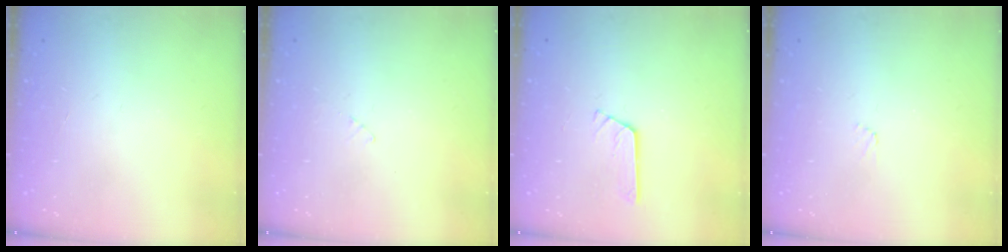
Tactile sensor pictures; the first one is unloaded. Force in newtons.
{"total": 2.3, "press": 2.3, "slide": 0.2}
{"total": 3.2, "press": 3.2, "slide": 0.2}
{"total": 3.5, "press": 3.5, "slide": 0.4}